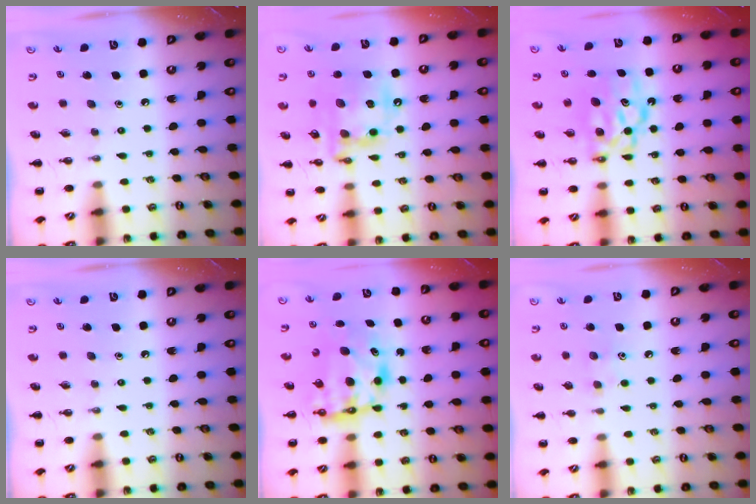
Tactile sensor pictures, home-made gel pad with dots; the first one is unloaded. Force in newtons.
{"total": 15.7, "press": 15.4, "slide": 3.0}
{"total": 8.1, "press": 8.0, "slide": 1.2}
{"total": 0.0}
{"total": 6.5, "press": 6.2, "slide": 1.9}
{"total": 5.0, "press": 4.7, "slide": 1.6}